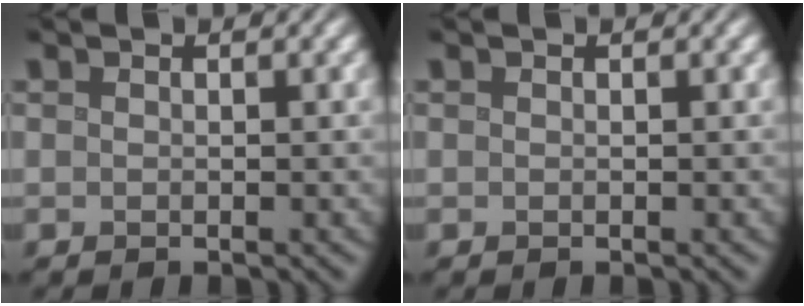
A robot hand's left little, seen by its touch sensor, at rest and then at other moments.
{"total": 0.0}